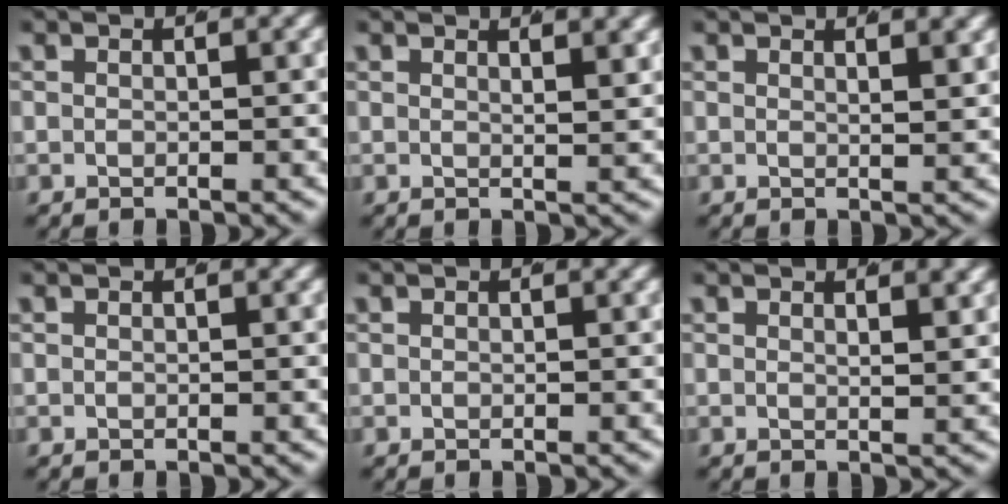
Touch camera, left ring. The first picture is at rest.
{"total": 1.9, "force": [1.5, -0.2, 1.2], "torque": [-0.011, -0.007, 0.025]}
{"total": 1.6, "force": [1.2, -0.2, 1.0], "torque": [-0.008, -0.007, 0.021]}
{"total": 0.0}
{"total": 0.0}
{"total": 1.3, "force": [0.9, -0.2, 0.8], "torque": [-0.010, -0.009, 0.017]}